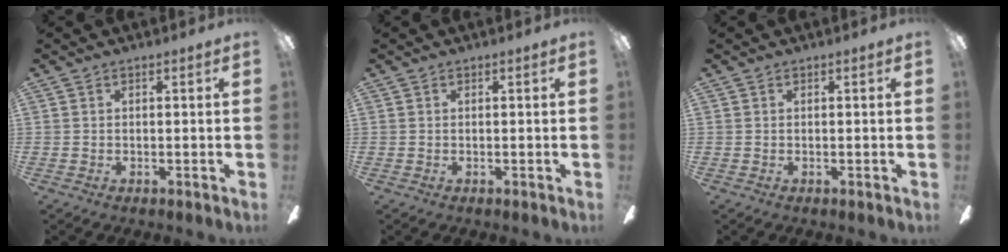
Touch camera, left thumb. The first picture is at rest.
{"total": 0.0}
{"total": 0.0}